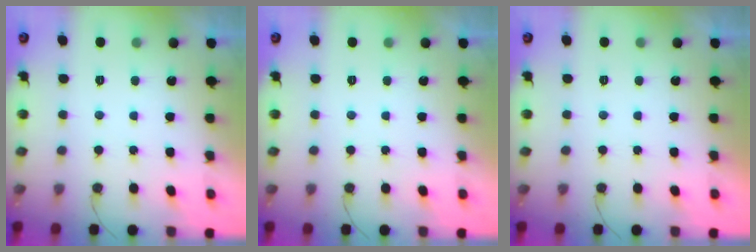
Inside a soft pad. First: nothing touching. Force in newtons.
{"total": 0.0}
{"total": 1.9, "press": 1.9, "slide": 0.1}